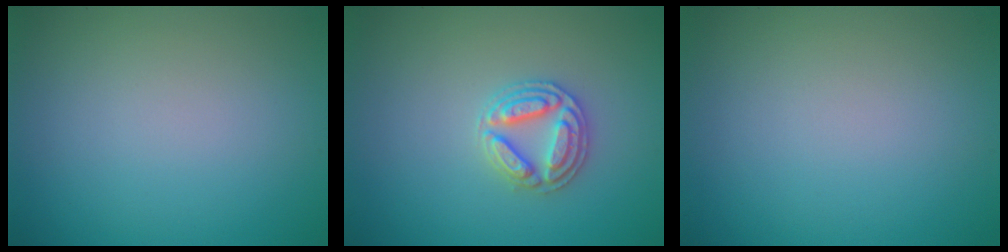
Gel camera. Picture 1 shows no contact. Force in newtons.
{"total": 2.9, "press": 2.9, "slide": 0.2}
{"total": 0.0}